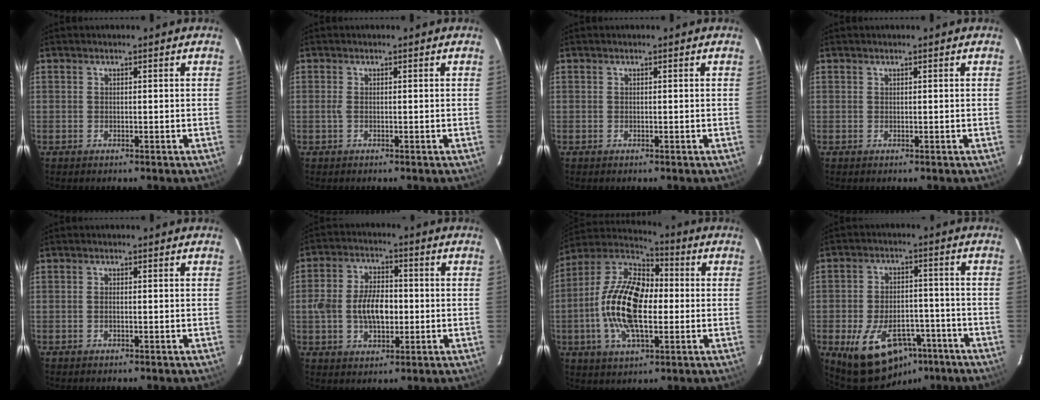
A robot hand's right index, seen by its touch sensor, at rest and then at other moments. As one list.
[{"total": 0.8, "force": [0.0, 0.1, 0.8], "torque": [-0.020, 0.000, -0.002]}, {"total": 0.0}, {"total": 0.0}, {"total": 0.7, "force": [-0.1, 0.2, 0.7], "torque": [-0.016, 0.001, -0.003]}, {"total": 9.8, "force": [-1.1, 5.7, 7.9], "torque": [-0.153, 0.011, -0.017]}, {"total": 18.6, "force": [-1.7, 9.2, 16.1], "torque": [-0.318, 0.008, -0.041]}, {"total": 15.8, "force": [-8.9, 9.7, 8.8], "torque": [-0.174, 0.013, -0.115]}]